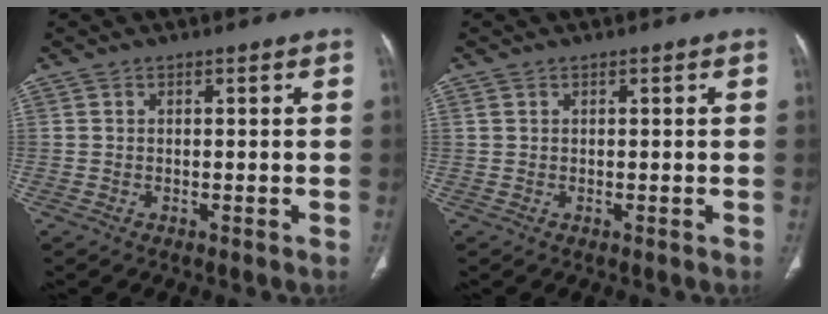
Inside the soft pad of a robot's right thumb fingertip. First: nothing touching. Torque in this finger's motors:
{"motor_torque": [0.04, 0.30, -0.01, 0.04, -0.04]}